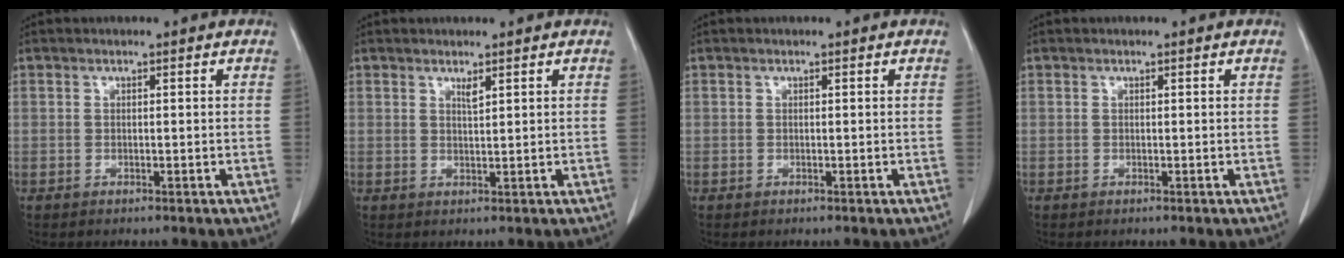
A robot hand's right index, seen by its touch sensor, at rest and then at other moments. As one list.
[{"total": 1.1, "force": [0.8, 0.0, 0.8], "torque": [-0.016, -0.006, 0.016]}, {"total": 0.0}, {"total": 0.0}]